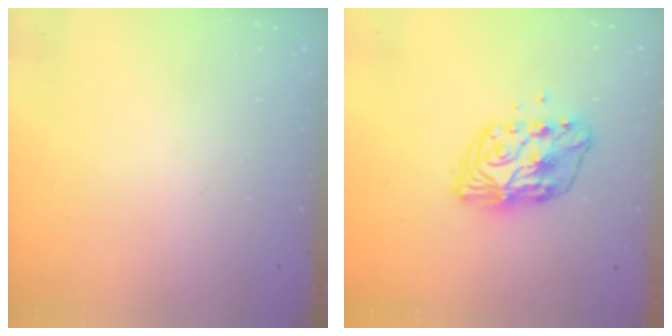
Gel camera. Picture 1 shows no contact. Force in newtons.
{"total": 9.8, "press": 9.8, "slide": 0.7}